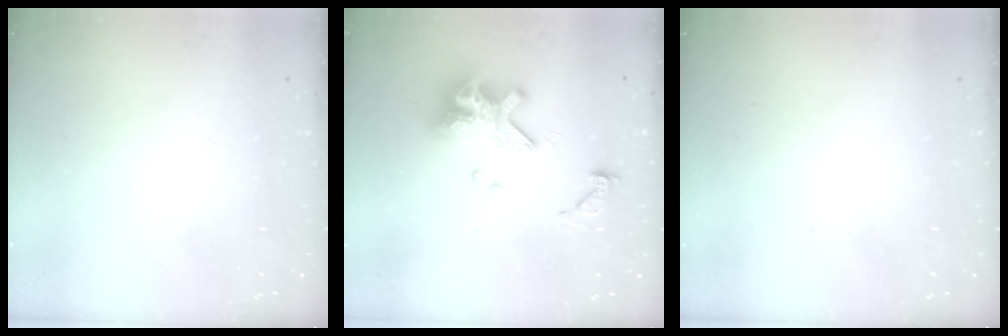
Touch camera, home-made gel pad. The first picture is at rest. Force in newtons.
{"total": 12.9, "press": 12.8, "slide": 1.4}
{"total": 0.0}